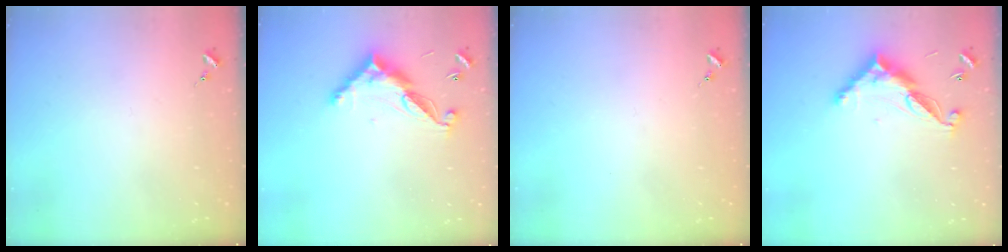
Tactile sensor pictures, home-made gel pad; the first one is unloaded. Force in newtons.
{"total": 12.2, "press": 12.1, "slide": 0.3}
{"total": 0.0}
{"total": 12.2, "press": 12.1, "slide": 0.3}